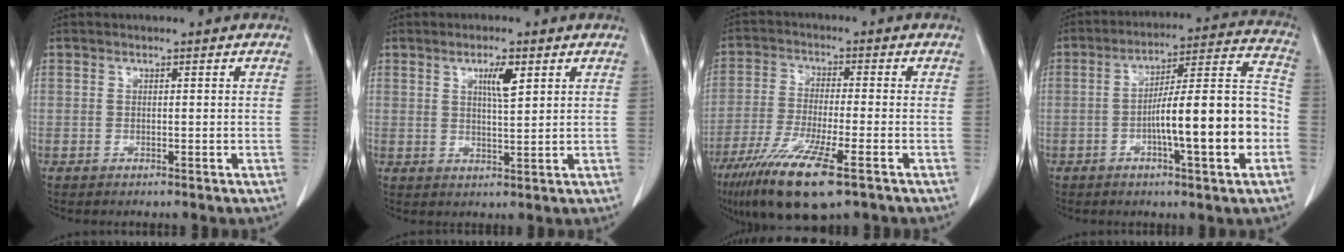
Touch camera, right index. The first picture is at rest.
{"total": 4.2, "force": [1.9, 0.6, 3.7], "torque": [-0.063, -0.001, 0.034]}
{"total": 13.0, "force": [-7.7, 1.5, 10.4], "torque": [-0.200, -0.036, -0.132]}
{"total": 15.8, "force": [-4.0, 1.5, 15.2], "torque": [-0.229, 0.019, -0.060]}